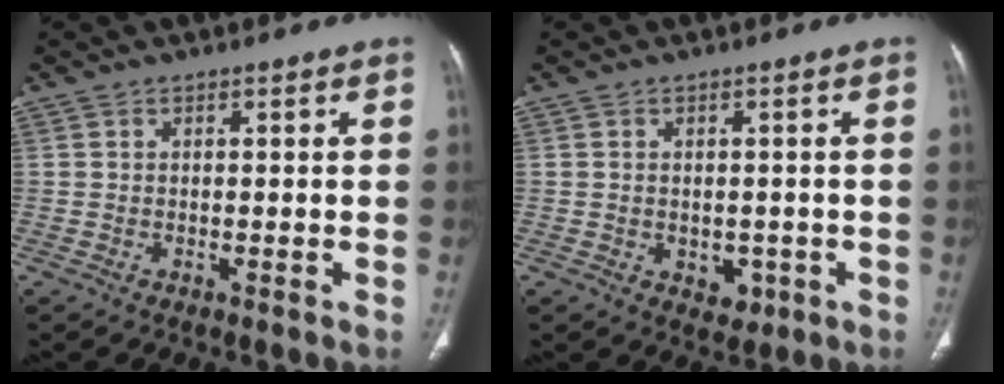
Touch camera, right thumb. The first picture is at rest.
{"total": 3.5, "force": [-0.9, 2.7, 2.0], "torque": [-0.007, 0.004, -0.003]}